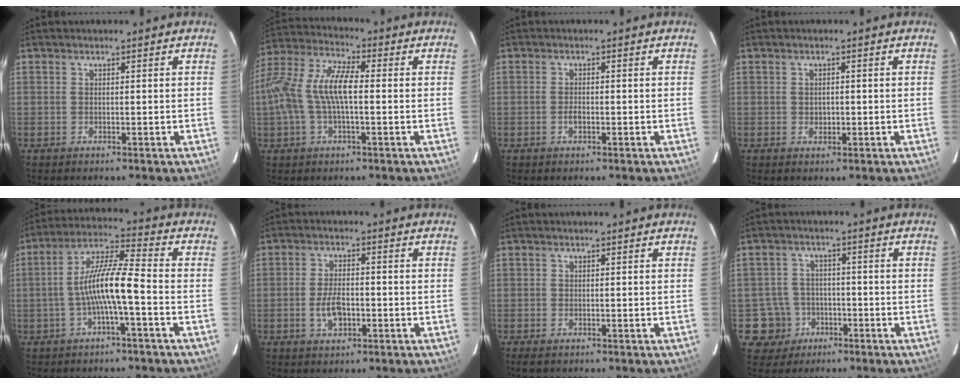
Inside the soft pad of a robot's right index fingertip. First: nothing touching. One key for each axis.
{"total": 13.4, "fx": -0.6, "fy": 5.0, "fz": 12.4, "tx": -0.257, "ty": 0.015, "tz": -0.016}
{"total": 1.6, "fx": -0.6, "fy": 0.9, "fz": 1.2, "tx": -0.026, "ty": 0.003, "tz": -0.012}
{"total": 1.5, "fx": -0.2, "fy": 1.3, "fz": 0.8, "tx": -0.009, "ty": 0.002, "tz": -0.002}
{"total": 9.5, "fx": -2.7, "fy": 0.8, "fz": 9.1, "tx": -0.187, "ty": 0.017, "tz": -0.052}
{"total": 5.6, "fx": -1.8, "fy": 3.0, "fz": 4.4, "tx": -0.092, "ty": 0.001, "tz": -0.028}
{"total": 1.7, "fx": -1.2, "fy": 0.9, "fz": 0.8, "tx": -0.017, "ty": -0.007, "tz": -0.024}
{"total": 6.7, "fx": -2.7, "fy": 6.1, "fz": 0.1, "tx": -0.021, "ty": 0.027, "tz": -0.039}